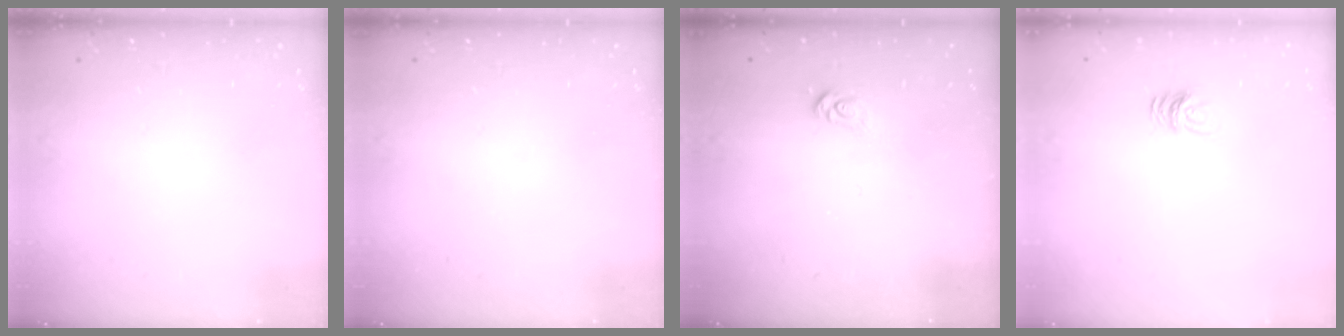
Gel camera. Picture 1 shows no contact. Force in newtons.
{"total": 0.0}
{"total": 3.8, "press": 3.8, "slide": 0.4}
{"total": 5.4, "press": 5.4, "slide": 0.4}